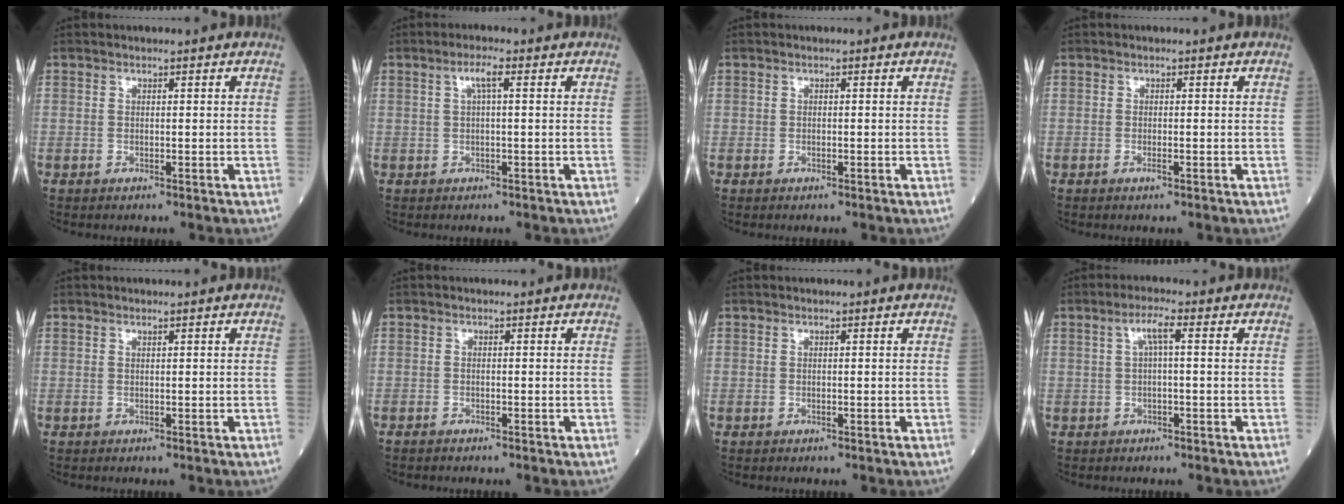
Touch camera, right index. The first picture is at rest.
{"total": 2.5, "force": [0.8, 0.2, 2.3], "torque": [-0.047, 0.009, 0.015]}
{"total": 0.0}
{"total": 0.9, "force": [-0.4, 0.1, 0.8], "torque": [-0.017, -0.002, -0.007]}
{"total": 0.0}
{"total": 0.8, "force": [-0.8, 0.2, 0.2], "torque": [-0.008, 0.000, -0.014]}
{"total": 0.0}
{"total": 3.1, "force": [0.7, 0.3, 3.0], "torque": [-0.057, 0.012, 0.013]}